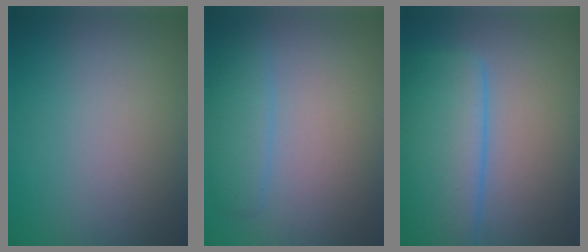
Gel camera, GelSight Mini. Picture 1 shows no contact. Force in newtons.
{"total": 2.5, "press": 2.5, "slide": 0.2}
{"total": 7.9, "press": 7.8, "slide": 0.5}